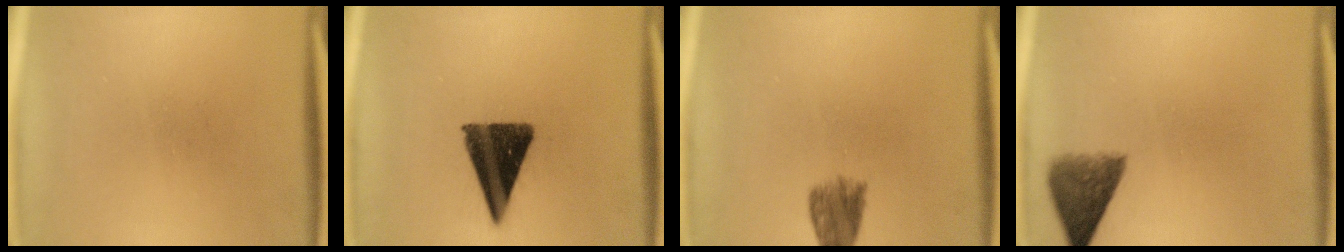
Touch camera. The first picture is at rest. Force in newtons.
{"total": 13.0}
{"total": 4.8}
{"total": 5.7}